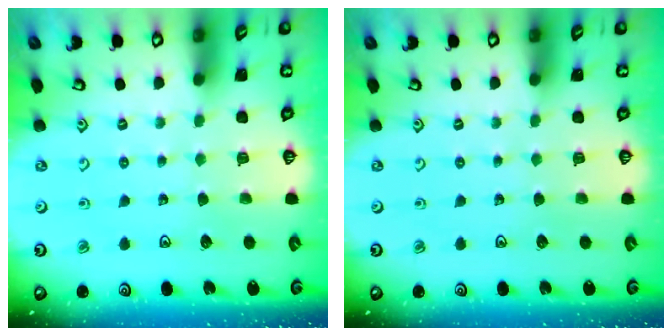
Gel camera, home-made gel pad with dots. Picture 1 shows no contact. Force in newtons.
{"total": 0.0}